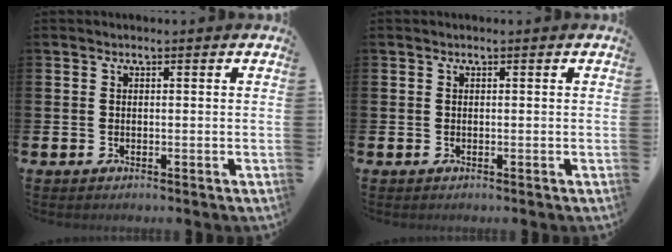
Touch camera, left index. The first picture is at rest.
{"total": 0.0}